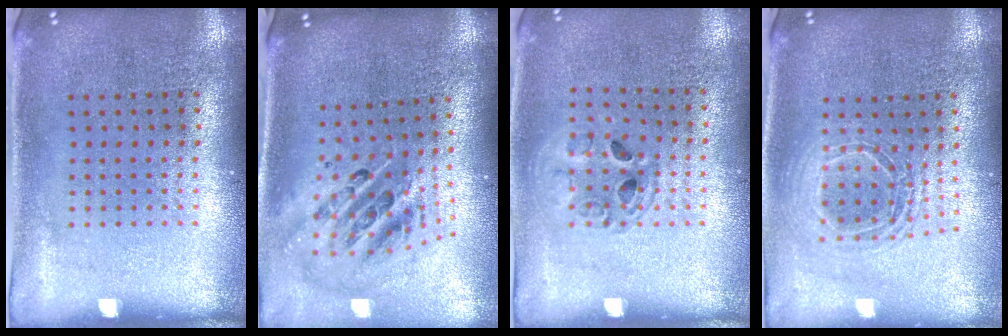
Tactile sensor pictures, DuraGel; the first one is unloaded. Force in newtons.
{"total": 2.6, "press": 1.8, "slide": 1.9}
{"total": 1.3, "press": 1.2, "slide": 0.2}
{"total": 1.5, "press": 1.3, "slide": 0.8}